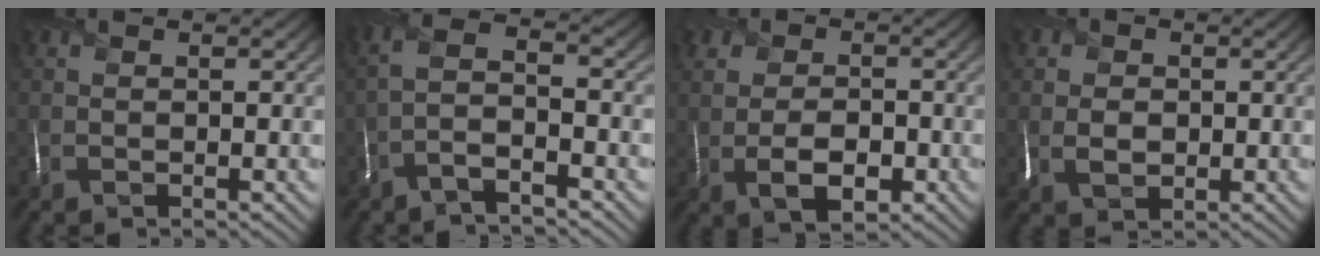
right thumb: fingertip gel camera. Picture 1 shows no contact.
{"total": 6.1, "force": [-3.1, 1.8, 4.9], "torque": [-0.101, 0.013, -0.075]}
{"total": 6.6, "force": [-1.0, 4.7, 4.6], "torque": [-0.062, 0.003, -0.028]}
{"total": 3.3, "force": [0.0, 2.7, 1.9], "torque": [-0.040, -0.002, -0.003]}